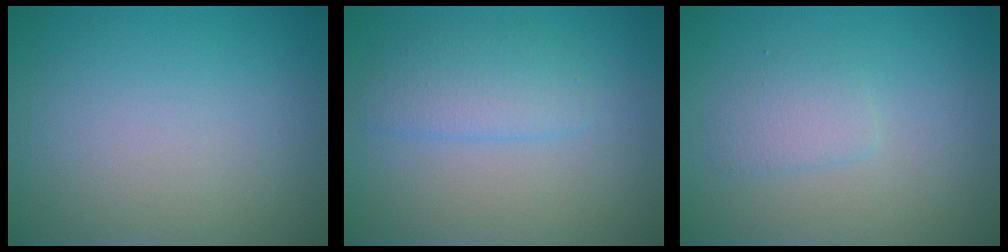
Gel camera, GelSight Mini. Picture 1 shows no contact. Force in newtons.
{"total": 2.8, "press": 2.8, "slide": 0.1}
{"total": 1.7, "press": 1.7, "slide": 0.1}